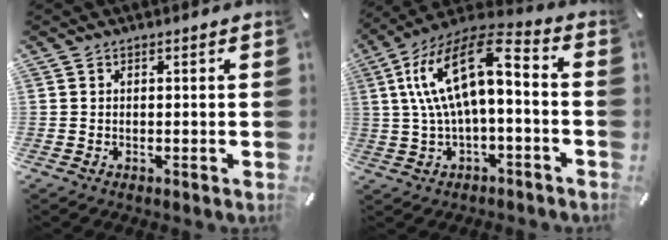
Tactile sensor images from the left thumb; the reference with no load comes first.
{"total": 17.2, "force": [3.2, 7.2, 15.3], "torque": [-0.299, -0.007, 0.052]}